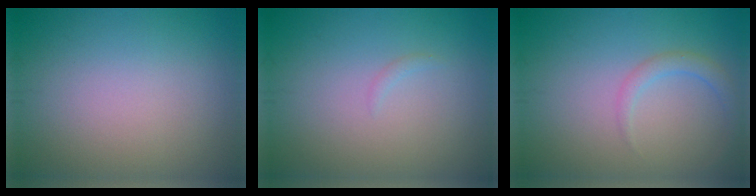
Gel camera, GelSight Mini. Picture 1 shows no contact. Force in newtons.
{"total": 0.5, "press": 0.5, "slide": 0.1}
{"total": 1.6, "press": 1.6, "slide": 0.1}